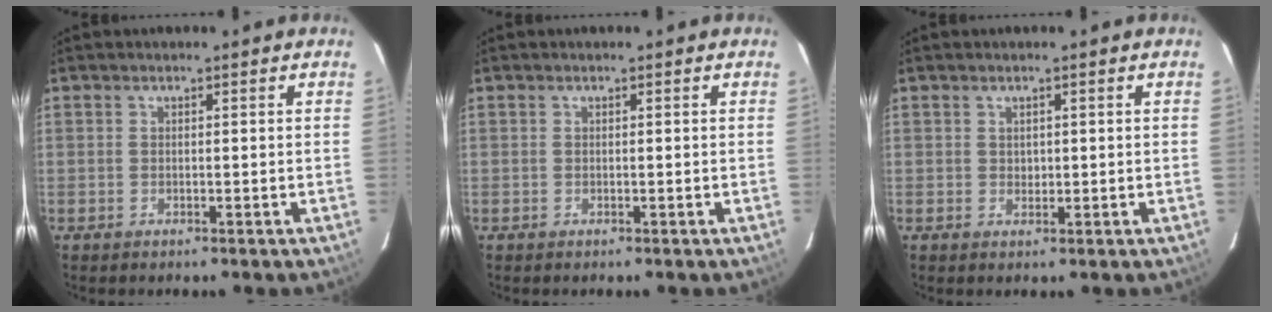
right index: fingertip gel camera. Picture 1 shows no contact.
{"total": 0.0}
{"total": 1.1, "force": [0.4, 1.0, 0.3], "torque": [-0.001, 0.004, 0.007]}